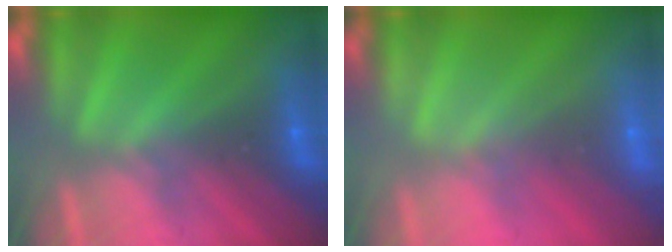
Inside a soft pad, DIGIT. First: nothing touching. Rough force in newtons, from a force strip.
{"total": 1.8}